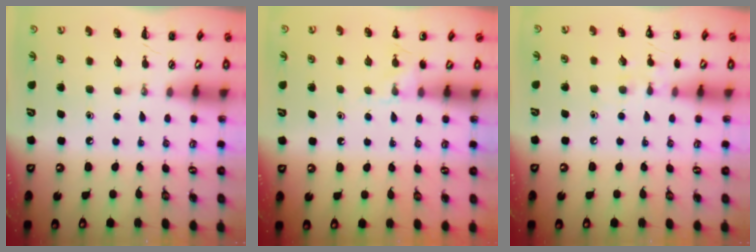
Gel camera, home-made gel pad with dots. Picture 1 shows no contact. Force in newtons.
{"total": 5.9, "press": 5.6, "slide": 1.8}
{"total": 6.2, "press": 5.9, "slide": 2.0}